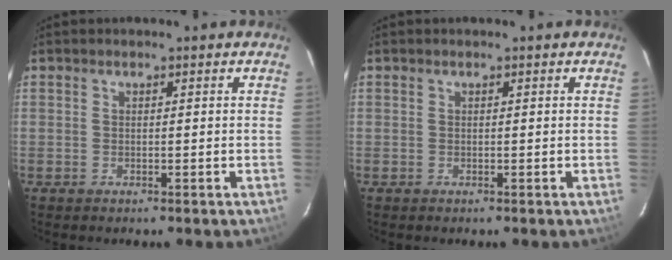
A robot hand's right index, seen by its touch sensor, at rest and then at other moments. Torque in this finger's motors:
{"motor_torque": [-0.15, 0.21, -0.04, 0.00]}